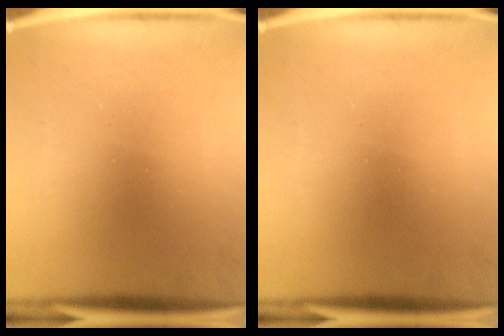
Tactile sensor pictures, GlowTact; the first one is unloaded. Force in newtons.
{"total": 0.0}